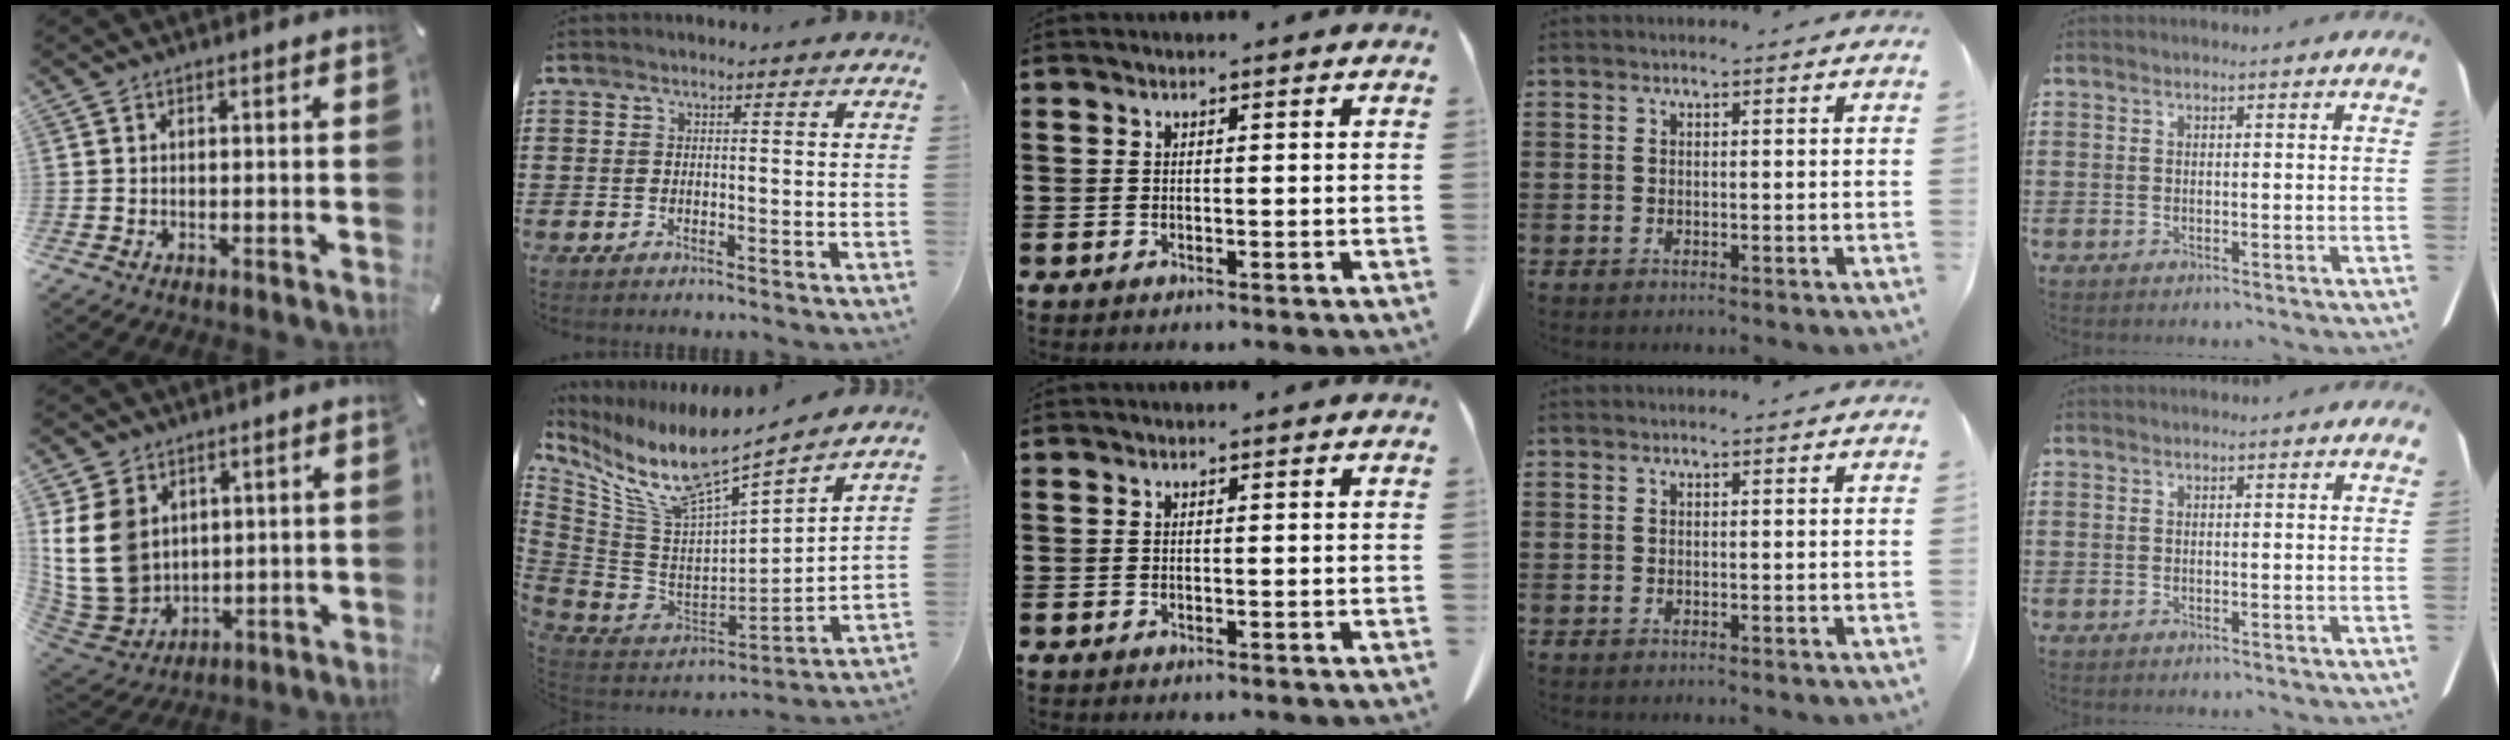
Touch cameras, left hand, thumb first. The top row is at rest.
{"thumb": {"total": 15.5, "force": [3.8, 12.4, 8.6], "torque": [-0.213, -0.018, 0.073]}, "index": {"total": 11.2, "force": [8.4, 2.2, 7.1], "torque": [-0.183, -0.072, 0.140]}}